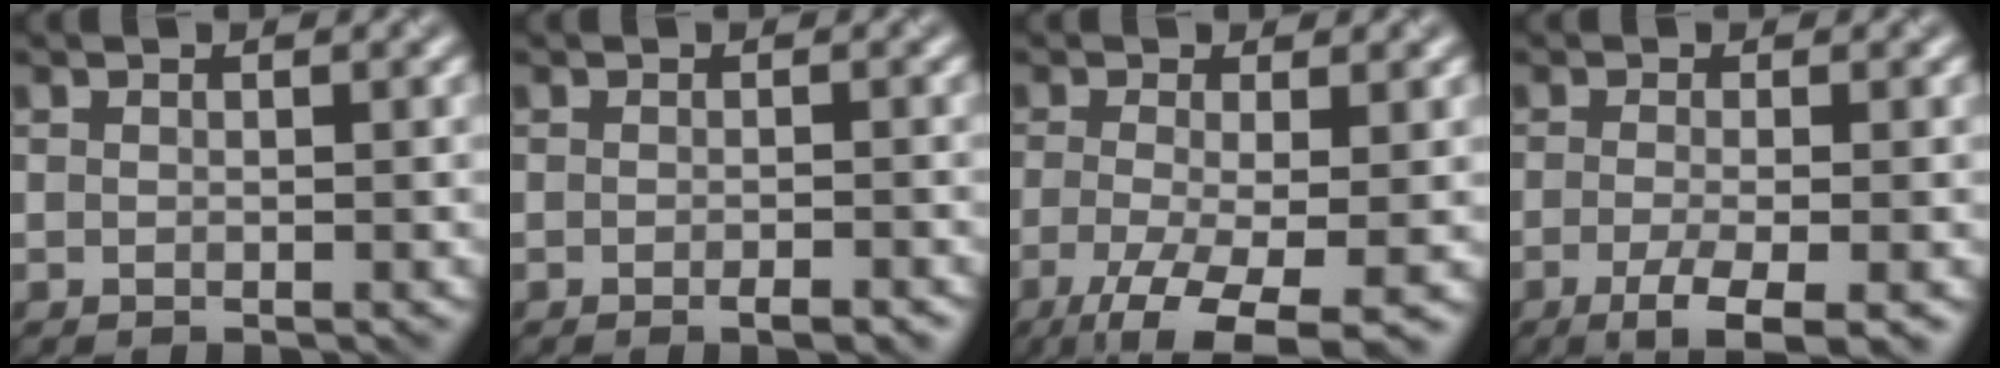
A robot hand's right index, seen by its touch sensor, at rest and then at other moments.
{"total": 1.5, "force": [-0.9, 0.3, 1.2], "torque": [-0.014, -0.003, -0.012]}
{"total": 7.8, "force": [-3.8, 2.3, 6.4], "torque": [-0.119, -0.022, -0.061]}
{"total": 4.4, "force": [-1.9, 1.0, 3.8], "torque": [-0.065, -0.009, -0.038]}